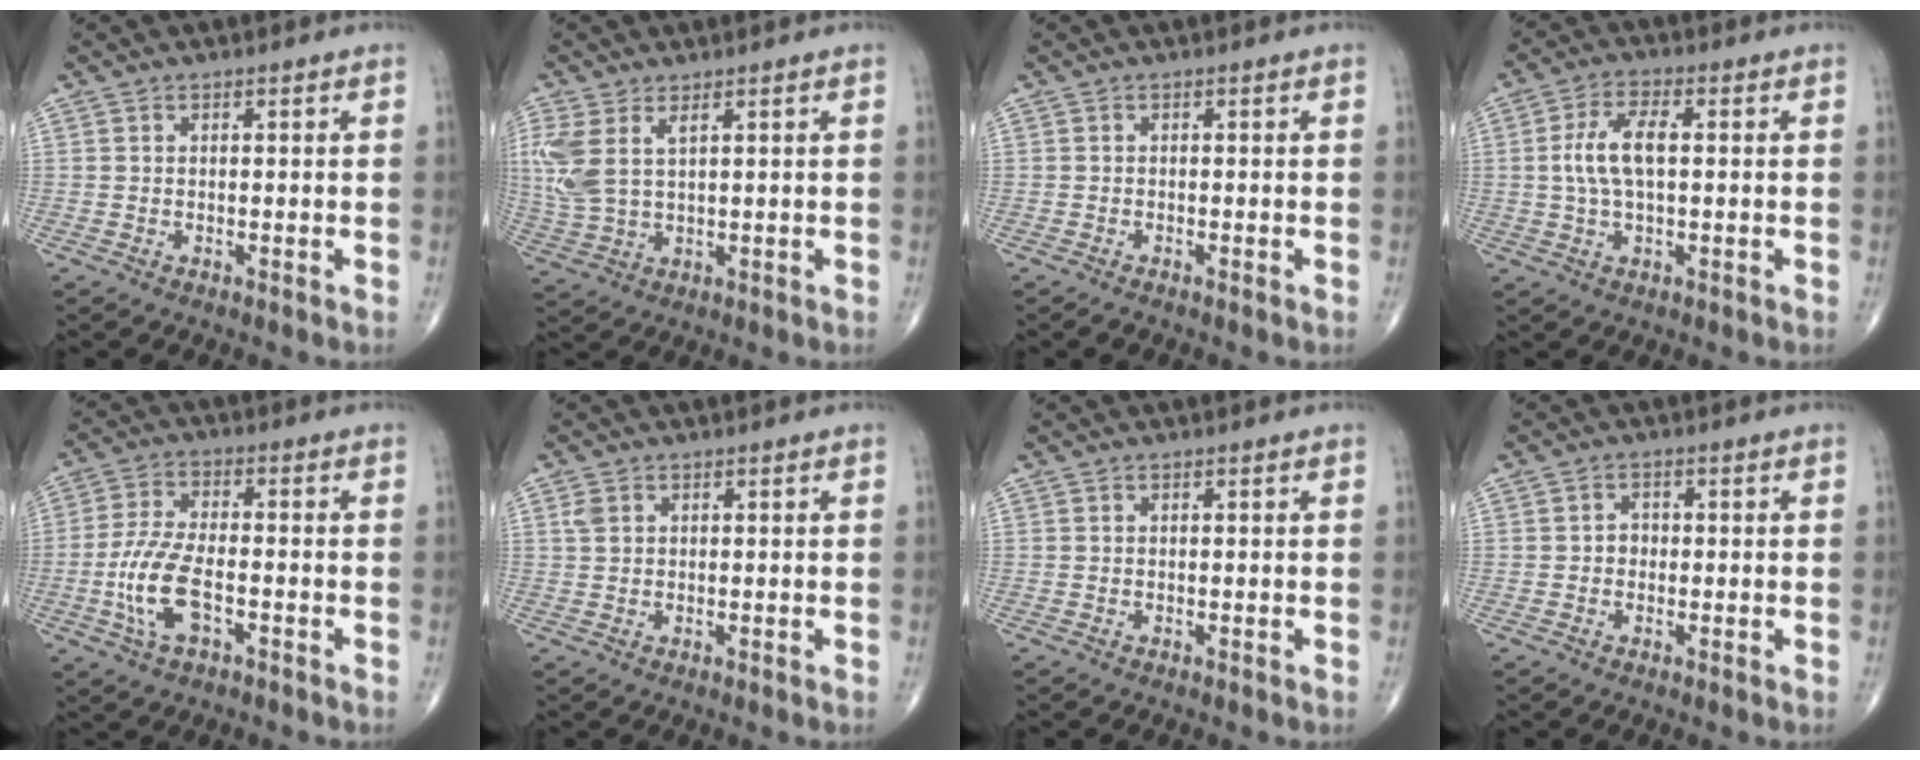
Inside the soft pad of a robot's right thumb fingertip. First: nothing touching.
{"total": 8.0, "force": [3.1, 3.6, 6.5], "torque": [-0.170, -0.002, 0.074]}
{"total": 0.7, "force": [-0.6, 0.1, 0.4], "torque": [-0.015, -0.002, -0.013]}
{"total": 7.6, "force": [0.6, 3.3, 6.8], "torque": [-0.141, 0.012, 0.006]}
{"total": 9.7, "force": [-2.9, 4.4, 8.2], "torque": [-0.178, 0.016, -0.057]}
{"total": 1.8, "force": [0.7, 1.3, 1.1], "torque": [-0.023, 0.004, 0.019]}
{"total": 0.0}
{"total": 1.7, "force": [-0.3, 1.5, 0.8], "torque": [0.002, 0.006, -0.009]}